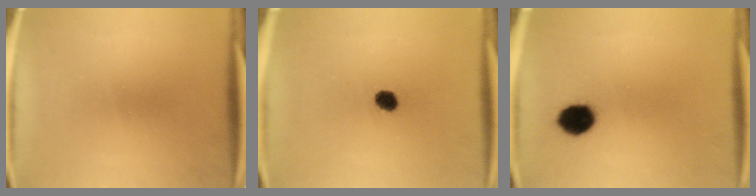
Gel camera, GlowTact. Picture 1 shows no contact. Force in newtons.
{"total": 3.9}
{"total": 7.0}